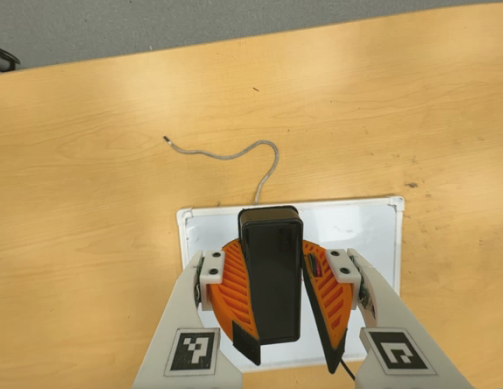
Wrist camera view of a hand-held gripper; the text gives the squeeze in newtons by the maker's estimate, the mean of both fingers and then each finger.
{"total": 10.6, "left": 10.5, "right": 10.8}